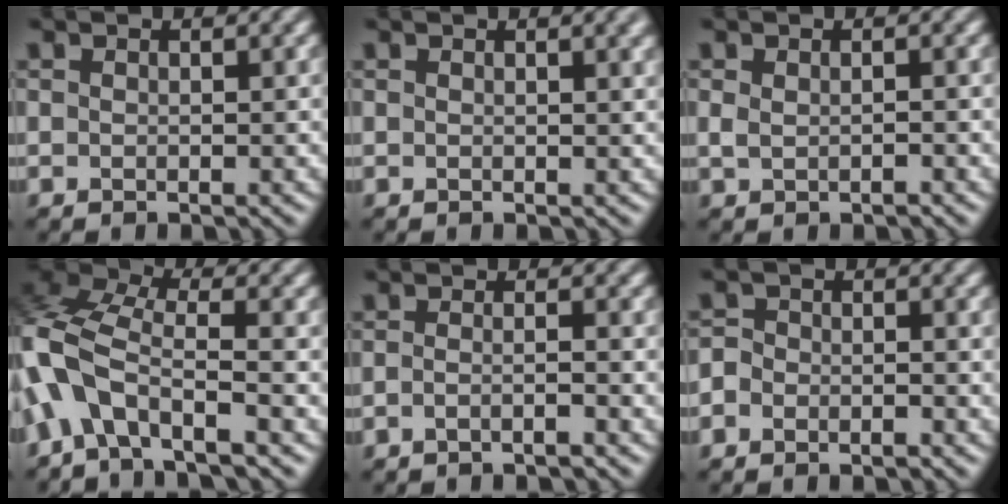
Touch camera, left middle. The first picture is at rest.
{"total": 2.3, "force": [1.2, 0.8, 1.8], "torque": [-0.010, 0.006, 0.013]}
{"total": 1.2, "force": [-0.2, 0.7, 0.9], "torque": [-0.020, -0.004, 0.000]}
{"total": 8.3, "force": [-3.1, 4.3, 6.3], "torque": [-0.138, 0.010, -0.078]}
{"total": 1.7, "force": [-1.1, 0.5, 1.3], "torque": [-0.015, -0.004, -0.029]}
{"total": 1.9, "force": [-1.2, 1.3, 0.6], "torque": [0.009, 0.008, -0.030]}